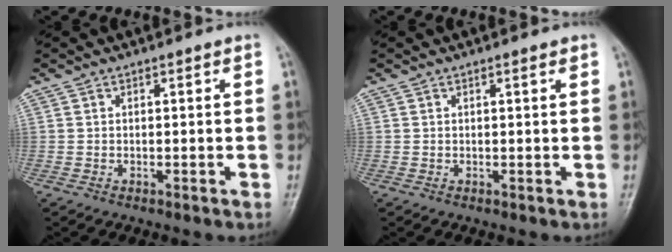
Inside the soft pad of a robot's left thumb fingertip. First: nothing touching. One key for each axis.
{"total": 0.8, "fx": 0.5, "fy": 0.1, "fz": 0.5, "tx": -0.008, "ty": -0.001, "tz": 0.006}